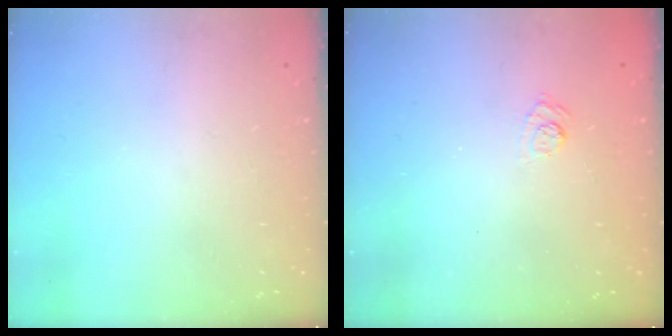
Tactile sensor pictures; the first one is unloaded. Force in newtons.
{"total": 2.8, "press": 2.3, "slide": 1.6}